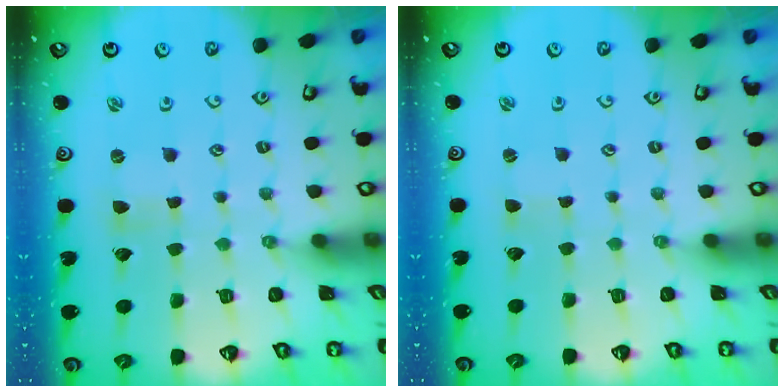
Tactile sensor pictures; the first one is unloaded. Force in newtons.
{"total": 0.0}